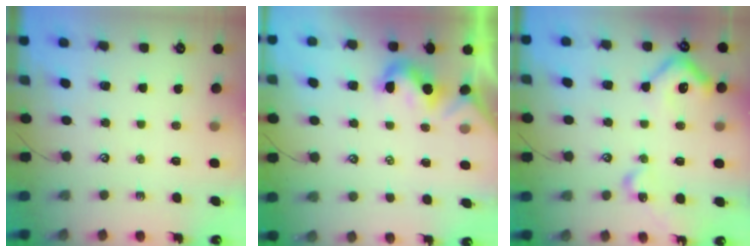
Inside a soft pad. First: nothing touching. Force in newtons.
{"total": 0.0}
{"total": 12.2, "press": 12.1, "slide": 1.7}